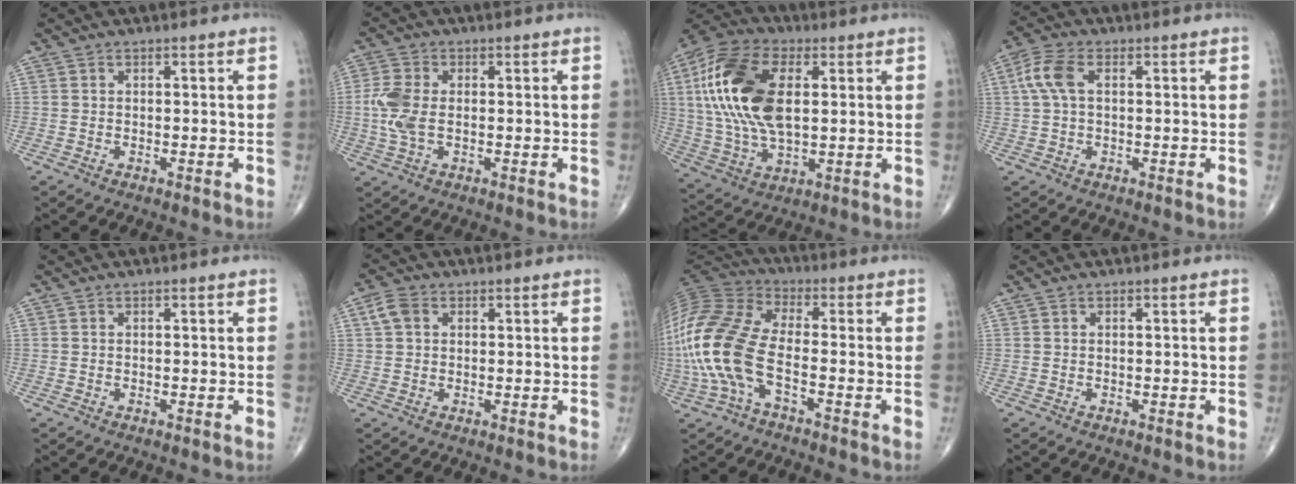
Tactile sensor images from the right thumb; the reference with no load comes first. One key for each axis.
{"total": 6.3, "fx": -0.2, "fy": 3.7, "fz": 5.2, "tx": -0.134, "ty": 0.005, "tz": -0.007}
{"total": 20.7, "fx": 3.8, "fy": 10.8, "fz": 17.2, "tx": -0.359, "ty": 0.000, "tz": 0.062}
{"total": 6.0, "fx": 1.2, "fy": 3.3, "fz": 4.9, "tx": -0.125, "ty": 0.019, "tz": 0.021}
{"total": 0.0}
{"total": 3.5, "fx": 1.1, "fy": 2.6, "fz": 2.1, "tx": -0.041, "ty": 0.009, "tz": 0.019}
{"total": 17.1, "fx": -4.4, "fy": 7.8, "fz": 14.5, "tx": -0.332, "ty": 0.030, "tz": -0.088}
{"total": 0.0}